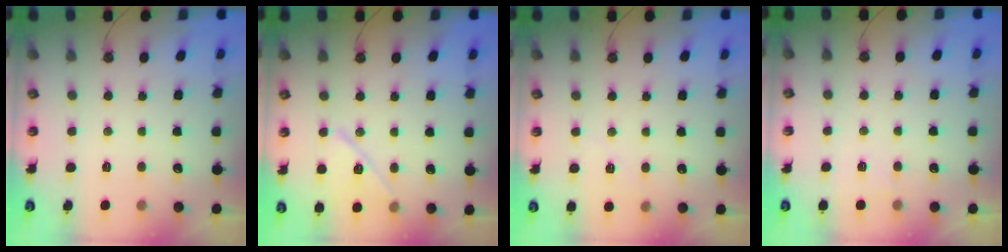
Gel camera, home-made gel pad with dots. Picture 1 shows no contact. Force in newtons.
{"total": 11.8, "press": 11.8, "slide": 0.6}
{"total": 4.1, "press": 3.6, "slide": 2.0}
{"total": 3.2, "press": 2.5, "slide": 2.0}